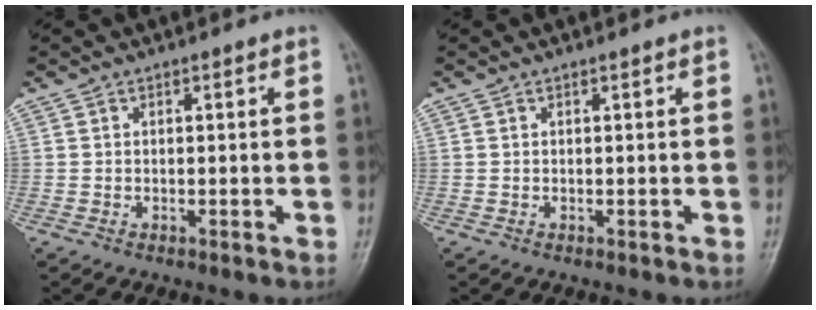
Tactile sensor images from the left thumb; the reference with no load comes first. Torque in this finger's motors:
{"motor_torque": [0.06, 0.06, -0.02, -0.02, 0.00]}